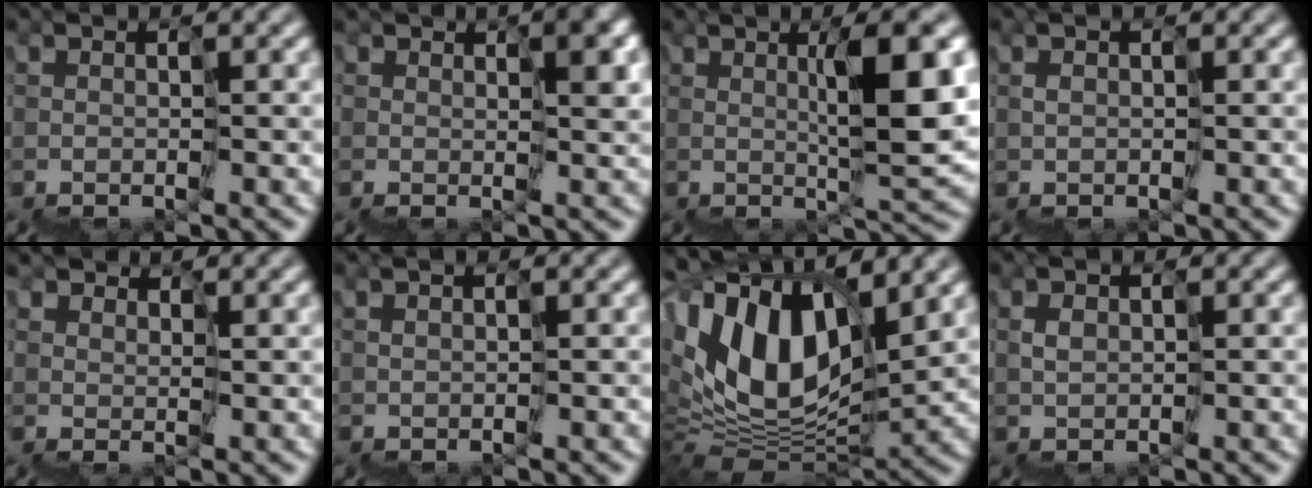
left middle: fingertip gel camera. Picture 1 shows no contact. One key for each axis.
{"total": 5.9, "fx": 3.1, "fy": 2.2, "fz": 4.4, "tx": -0.061, "ty": 0.014, "tz": 0.063}
{"total": 7.0, "fx": 2.6, "fy": 0.6, "fz": 6.5, "tx": -0.088, "ty": 0.020, "tz": 0.043}
{"total": 0.7, "fx": 0.4, "fy": 0.3, "fz": 0.5, "tx": -0.007, "ty": 0.009, "tz": 0.008}
{"total": 2.4, "fx": 2.3, "fy": -0.1, "fz": -0.7, "tx": 0.008, "ty": 0.016, "tz": 0.045}
{"total": 0.7, "fx": 0.7, "fy": 0.0, "fz": 0.2, "tx": -0.003, "ty": 0.010, "tz": 0.015}
{"total": 9.7, "fx": 4.7, "fy": 4.6, "fz": 7.1, "tx": -0.134, "ty": 0.018, "tz": 0.081}
{"total": 0.7, "fx": 0.5, "fy": 0.0, "fz": 0.5, "tx": -0.013, "ty": 0.013, "tz": 0.009}